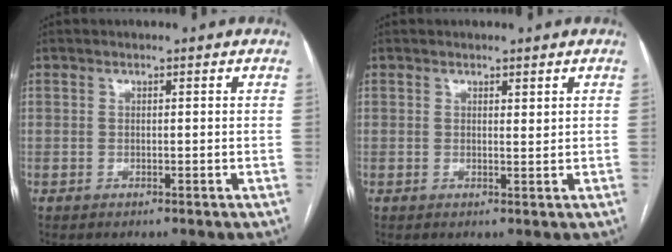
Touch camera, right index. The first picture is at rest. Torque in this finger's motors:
{"motor_torque": [-0.10, 0.57, -0.01, 0.00]}